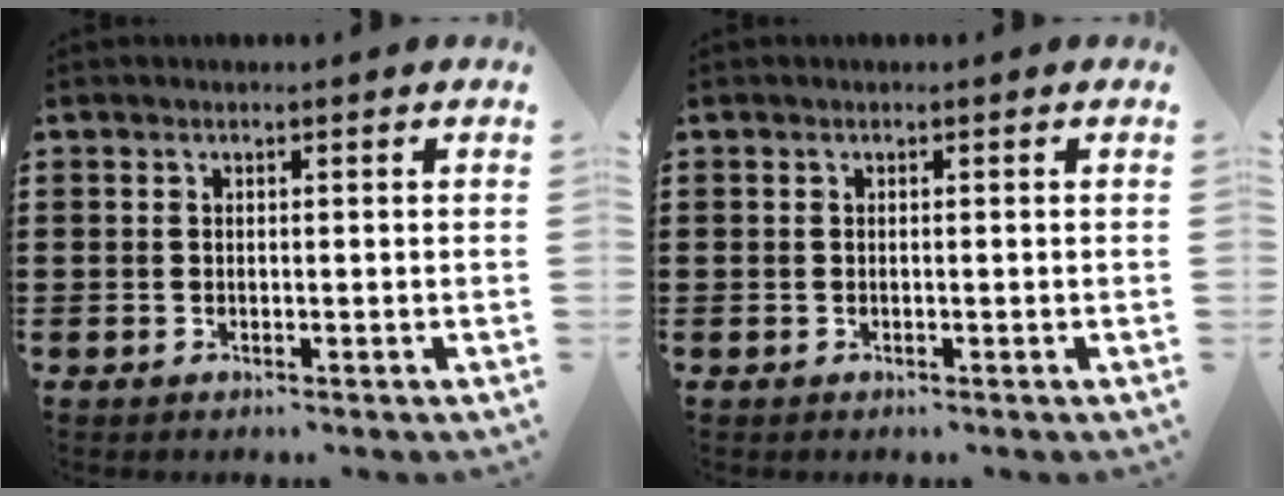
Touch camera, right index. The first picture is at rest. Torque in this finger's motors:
{"motor_torque": [0.39, 0.56, 0.00, 0.00]}